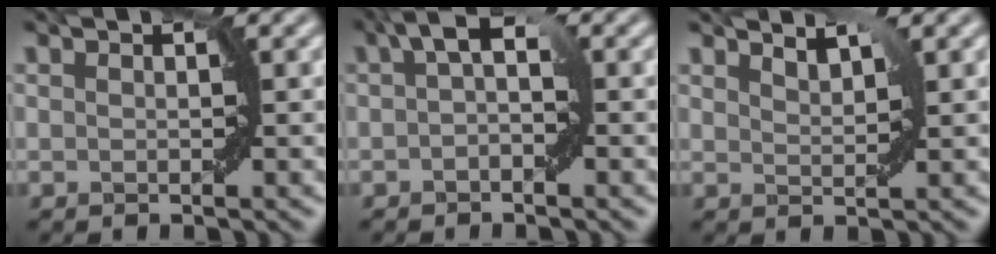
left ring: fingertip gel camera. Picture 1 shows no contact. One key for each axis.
{"total": 2.8, "fx": 0.5, "fy": 1.1, "fz": 2.5, "tx": -0.034, "ty": 0.012, "tz": -0.001}
{"total": 1.9, "fx": 1.8, "fy": 0.1, "fz": 0.5, "tx": -0.008, "ty": 0.000, "tz": 0.031}